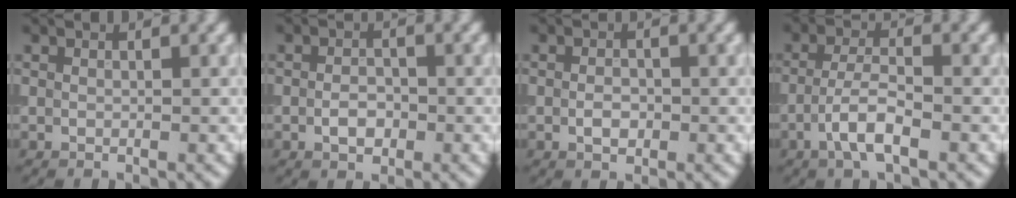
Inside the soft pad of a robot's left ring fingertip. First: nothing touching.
{"total": 2.1, "force": [-0.6, 1.3, 1.5], "torque": [-0.028, 0.002, -0.013]}
{"total": 1.7, "force": [-0.3, 1.1, 1.3], "torque": [-0.022, 0.002, -0.008]}
{"total": 3.7, "force": [-1.7, 1.0, 3.1], "torque": [-0.063, 0.006, -0.039]}